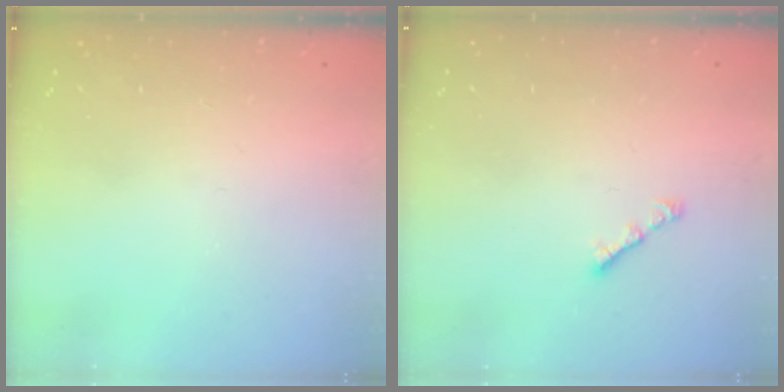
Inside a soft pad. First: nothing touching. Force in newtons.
{"total": 1.9, "press": 1.8, "slide": 0.6}